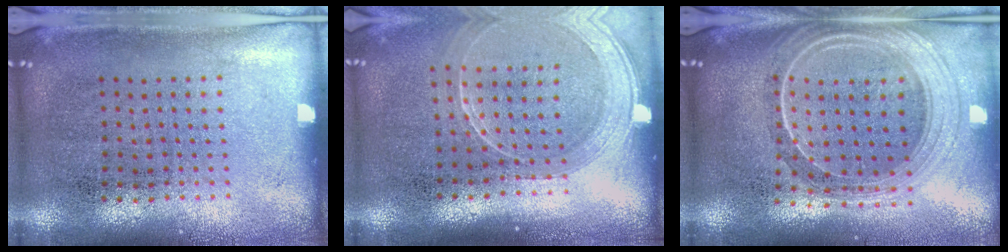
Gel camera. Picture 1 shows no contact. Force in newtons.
{"total": 2.0, "press": 1.8, "slide": 0.8}
{"total": 2.4, "press": 2.0, "slide": 1.2}